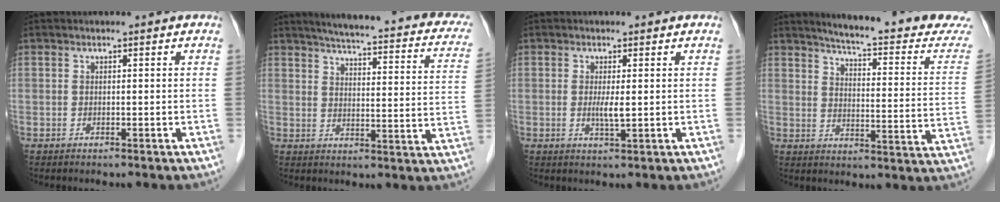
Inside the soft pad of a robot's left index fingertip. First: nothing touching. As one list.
[{"total": 23.7, "force": [19.5, 4.1, 12.8], "torque": [-0.161, -0.012, 0.219]}, {"total": 2.3, "force": [0.0, 0.2, 2.3], "torque": [-0.049, -0.008, 0.001]}, {"total": 19.8, "force": [18.4, 0.7, 7.5], "torque": [-0.099, -0.088, 0.213]}]